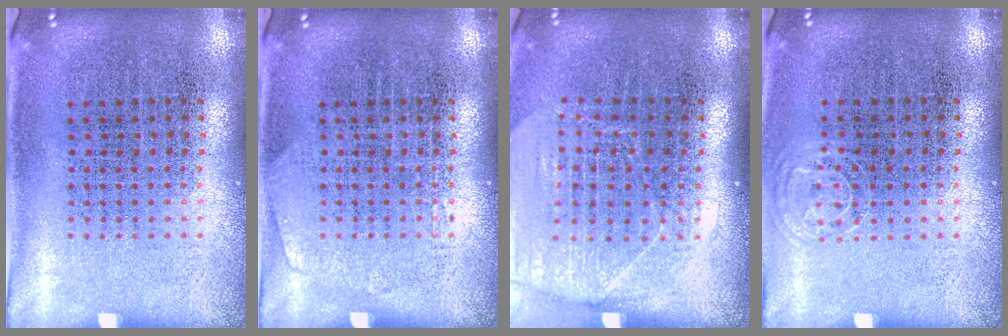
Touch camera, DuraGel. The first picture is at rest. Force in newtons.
{"total": 0.6, "press": 0.6, "slide": 0.1}
{"total": 1.7, "press": 1.5, "slide": 0.8}
{"total": 0.6, "press": 0.6, "slide": 0.3}